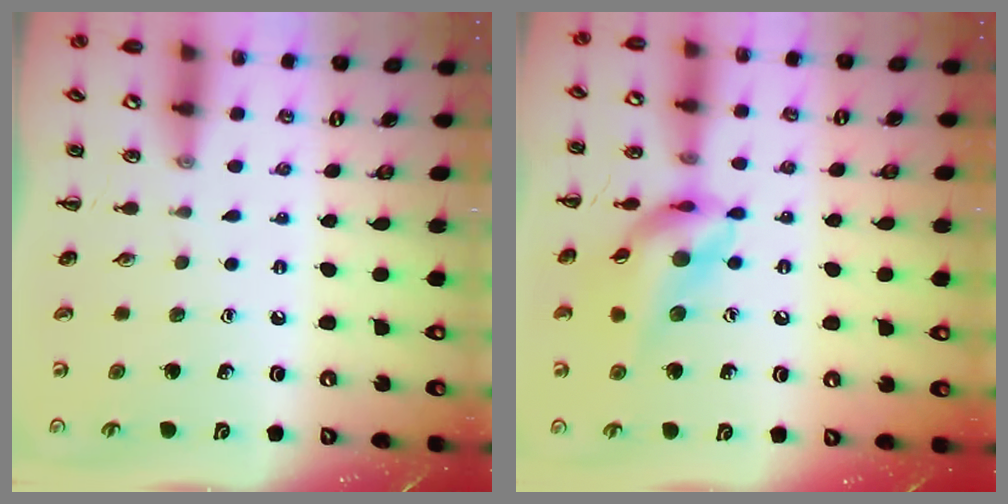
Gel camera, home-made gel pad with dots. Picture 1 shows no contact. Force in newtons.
{"total": 15.0, "press": 14.7, "slide": 3.0}